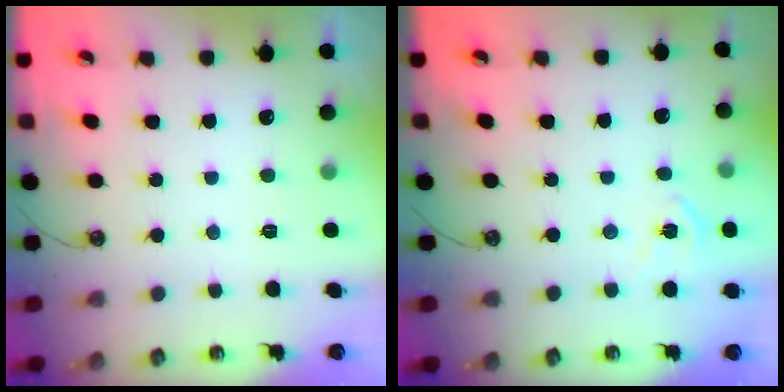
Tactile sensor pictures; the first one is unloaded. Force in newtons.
{"total": 6.5, "press": 6.4, "slide": 0.7}